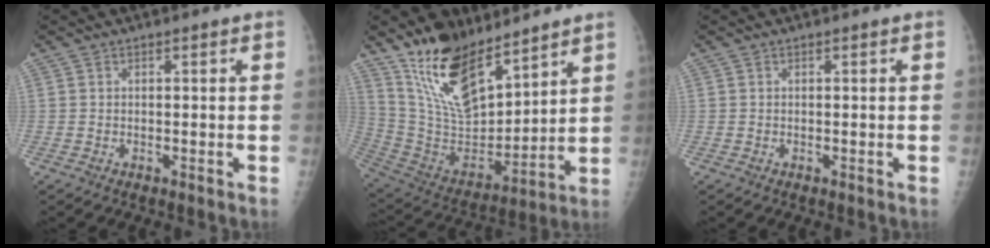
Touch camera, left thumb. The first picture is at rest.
{"total": 18.4, "force": [13.1, 7.8, 10.2], "torque": [-0.143, -0.078, 0.258]}
{"total": 0.0}